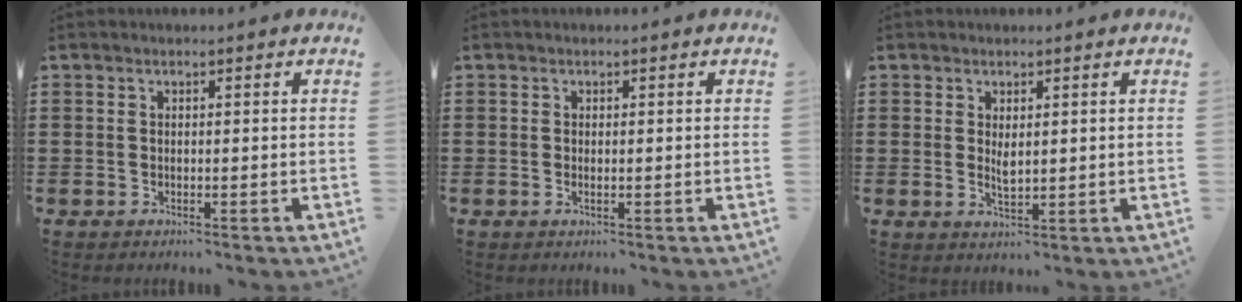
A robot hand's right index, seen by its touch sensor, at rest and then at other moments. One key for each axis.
{"total": 0.8, "fx": 0.0, "fy": 0.1, "fz": 0.8, "tx": -0.018, "ty": -0.004, "tz": 0.001}
{"total": 2.2, "fx": 0.5, "fy": 0.6, "fz": 2.1, "tx": -0.042, "ty": -0.003, "tz": 0.010}